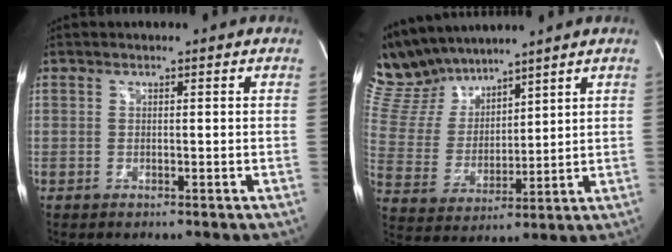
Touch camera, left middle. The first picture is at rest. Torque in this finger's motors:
{"motor_torque": [-0.02, -0.51, -0.10, -0.15]}